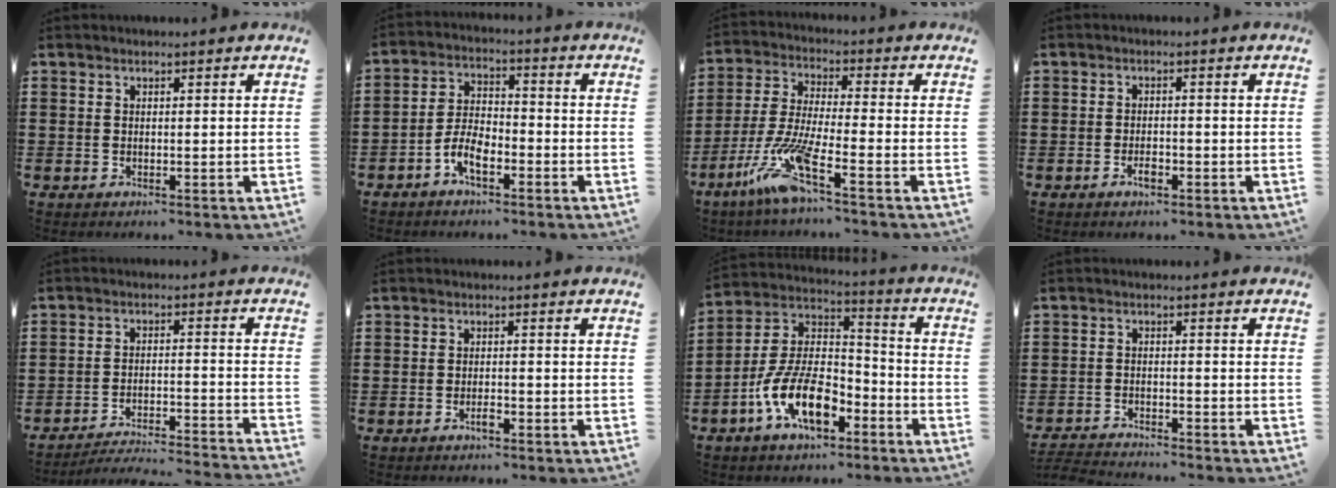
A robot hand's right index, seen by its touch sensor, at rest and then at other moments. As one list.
[{"total": 5.5, "force": [-3.2, 2.4, 3.8], "torque": [-0.092, 0.006, -0.067]}, {"total": 10.2, "force": [-6.4, 0.7, 7.9], "torque": [-0.196, -0.022, -0.134]}, {"total": 2.2, "force": [-1.1, 0.8, 1.7], "torque": [-0.031, 0.001, -0.020]}, {"total": 3.9, "force": [-3.7, -0.3, 1.1], "torque": [-0.034, -0.013, -0.082]}, {"total": 2.0, "force": [-1.2, 0.5, 1.4], "torque": [-0.027, 0.000, -0.022]}, {"total": 11.7, "force": [-6.2, 5.1, 8.6], "torque": [-0.201, -0.004, -0.121]}, {"total": 2.9, "force": [-2.9, -0.2, -0.1], "torque": [-0.002, -0.003, -0.063]}]